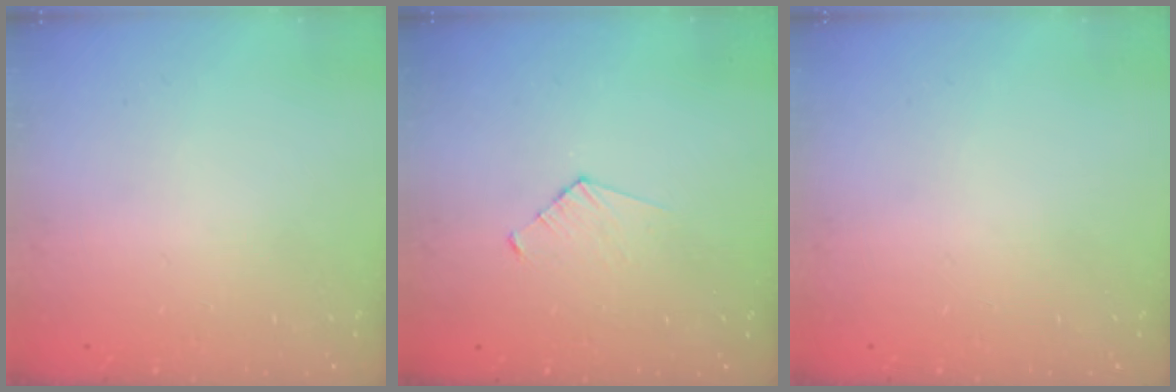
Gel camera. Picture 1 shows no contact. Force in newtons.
{"total": 3.2, "press": 3.2, "slide": 0.3}
{"total": 0.0}